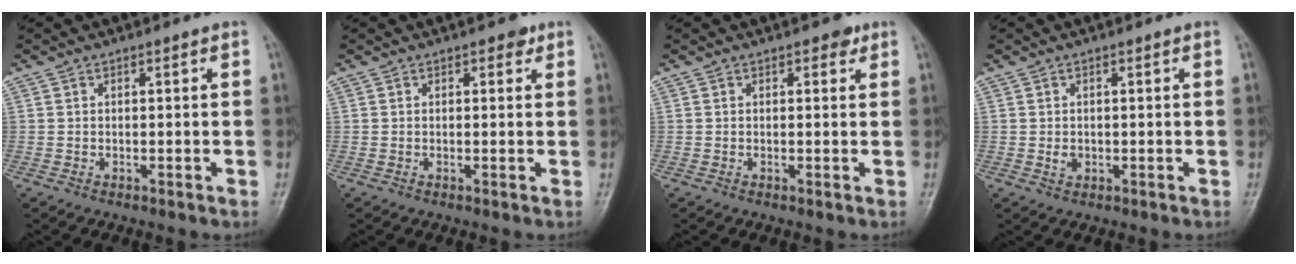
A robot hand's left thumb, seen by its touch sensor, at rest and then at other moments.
{"total": 1.3, "force": [0.8, 0.9, 0.7], "torque": [0.002, -0.002, 0.005]}
{"total": 1.5, "force": [0.8, 0.9, 0.7], "torque": [0.002, -0.002, 0.006]}
{"total": 1.7, "force": [-0.1, 1.4, 0.9], "torque": [-0.009, 0.001, 0.002]}